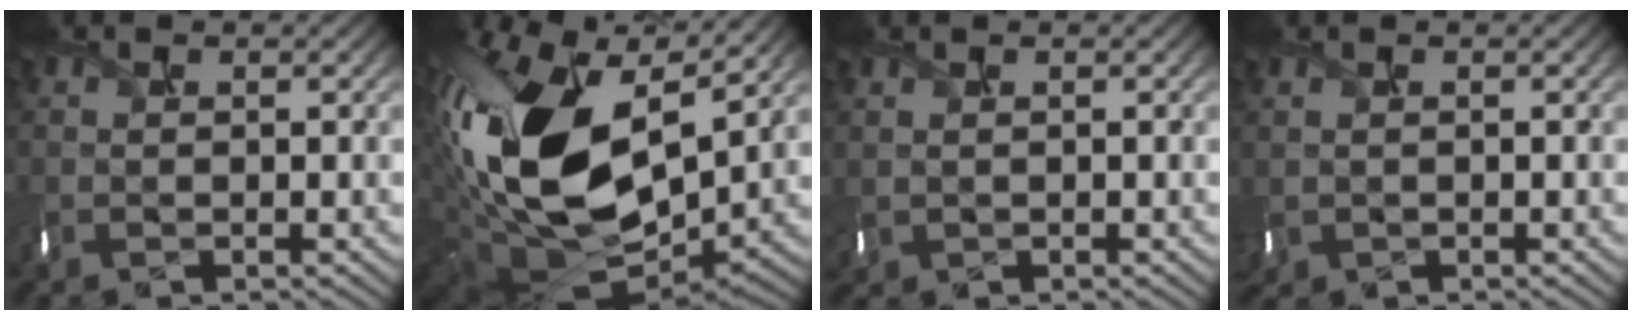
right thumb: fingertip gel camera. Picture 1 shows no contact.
{"total": 19.9, "force": [3.2, 12.2, 15.4], "torque": [-0.357, -0.013, 0.066]}
{"total": 1.2, "force": [0.5, 0.6, 0.9], "torque": [-0.028, 0.001, 0.018]}
{"total": 1.7, "force": [0.1, 1.0, 1.4], "torque": [-0.040, -0.003, 0.015]}